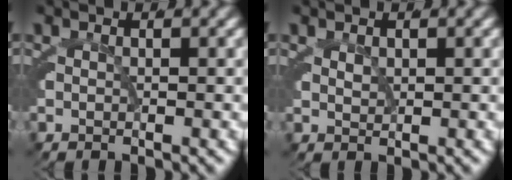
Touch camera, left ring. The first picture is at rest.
{"total": 0.6, "force": [0.4, 0.5, 0.1], "torque": [-0.006, -0.007, 0.012]}